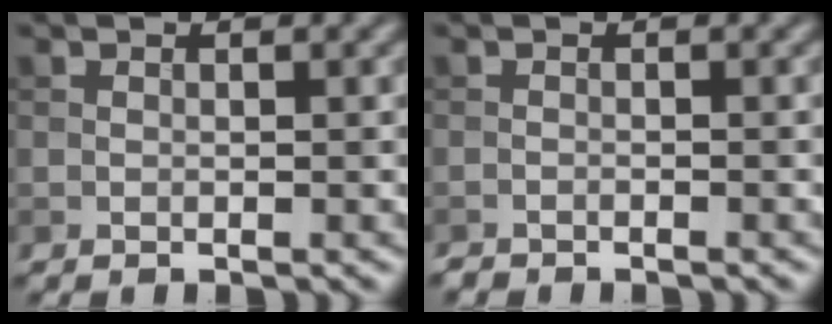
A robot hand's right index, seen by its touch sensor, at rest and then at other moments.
{"total": 0.9, "force": [-0.9, 0.0, 0.0], "torque": [0.002, -0.004, -0.020]}